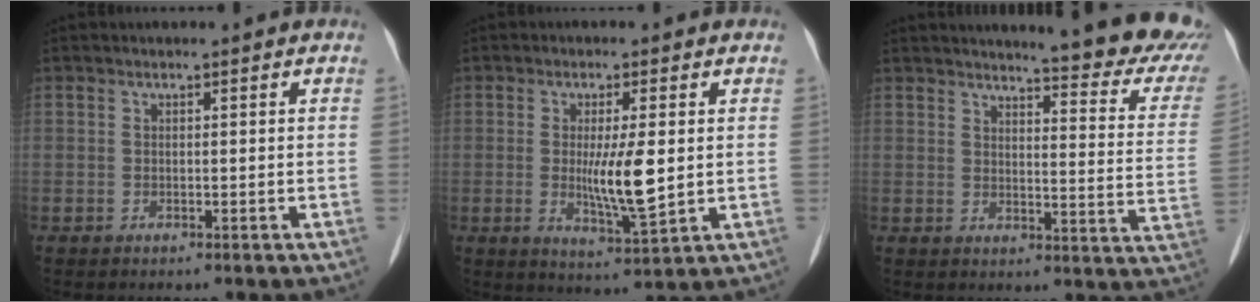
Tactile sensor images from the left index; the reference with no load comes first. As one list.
[{"total": 7.0, "force": [0.2, 1.1, 6.9], "torque": [-0.125, -0.016, 0.007]}, {"total": 18.0, "force": [16.2, 1.9, 7.7], "torque": [-0.083, -0.083, 0.170]}]